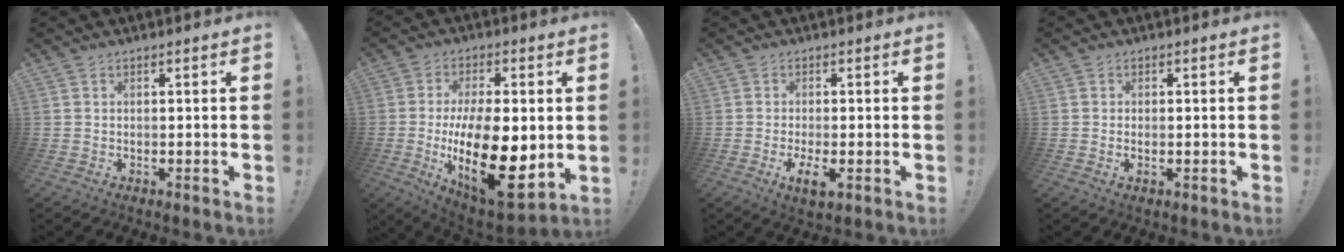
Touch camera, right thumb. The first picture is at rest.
{"total": 24.1, "force": [-2.8, 10.9, 21.3], "torque": [-0.391, -0.010, -0.033]}
{"total": 4.8, "force": [-1.4, 1.2, 4.4], "torque": [-0.070, -0.011, -0.024]}
{"total": 0.7, "force": [-0.1, 0.3, 0.7], "torque": [-0.011, -0.001, -0.001]}